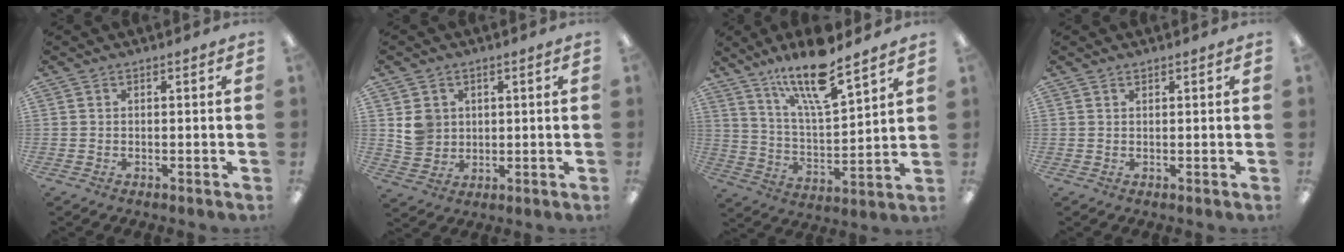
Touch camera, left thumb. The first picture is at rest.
{"total": 5.8, "force": [1.8, 5.4, 1.2], "torque": [-0.016, 0.001, 0.034]}
{"total": 15.8, "force": [12.1, 3.6, 9.5], "torque": [-0.174, -0.061, 0.200]}
{"total": 0.6, "force": [0.6, 0.2, 0.1], "torque": [-0.002, 0.001, 0.010]}